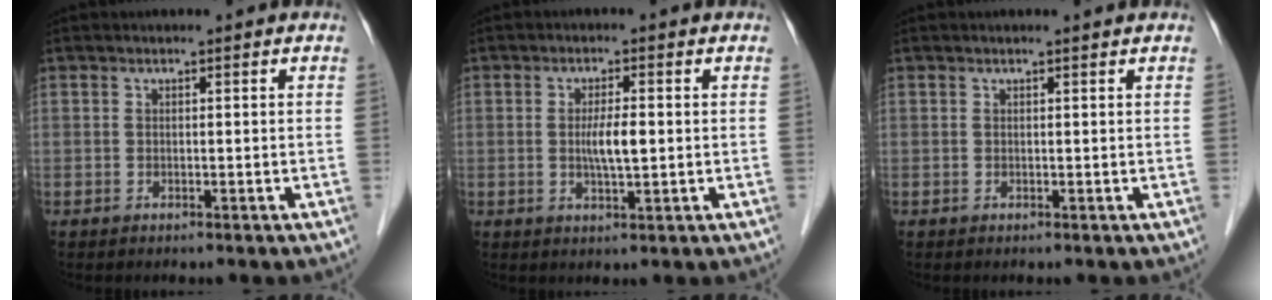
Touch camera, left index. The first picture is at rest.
{"total": 3.9, "force": [0.0, 0.6, 3.9], "torque": [-0.073, -0.004, 0.000]}
{"total": 0.5, "force": [0.5, 0.0, 0.1], "torque": [-0.009, -0.002, 0.007]}